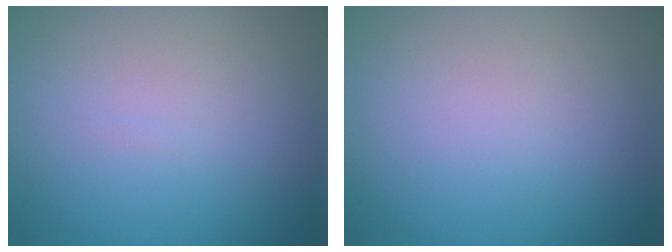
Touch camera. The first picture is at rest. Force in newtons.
{"total": 0.0}